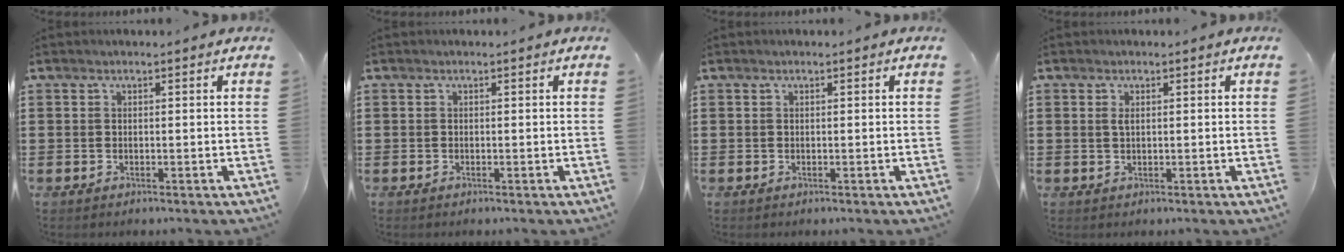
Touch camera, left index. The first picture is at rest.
{"total": 0.0}
{"total": 0.0}
{"total": 1.2, "force": [0.4, 0.4, 1.0], "torque": [-0.022, 0.002, 0.007]}